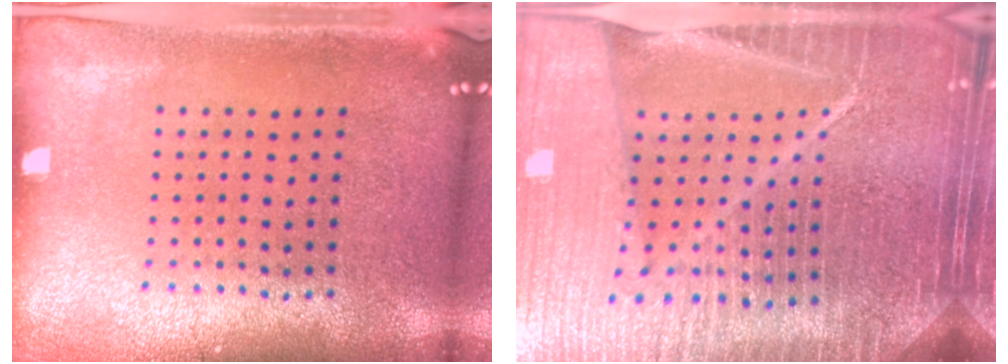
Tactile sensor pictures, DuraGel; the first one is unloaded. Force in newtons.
{"total": 6.7, "press": 5.7, "slide": 3.4}